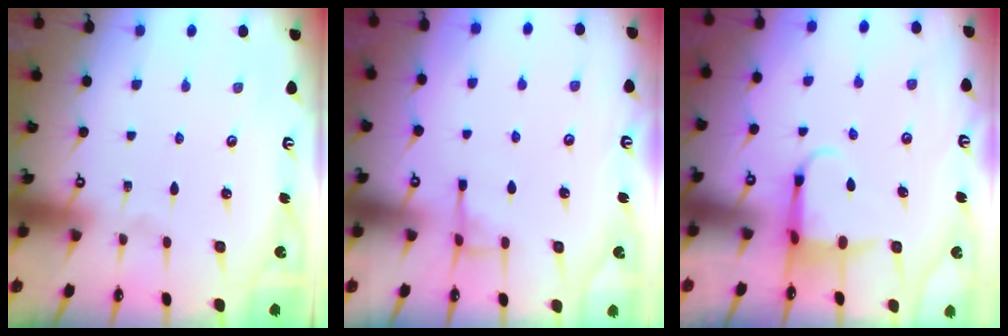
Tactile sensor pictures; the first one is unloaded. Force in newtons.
{"total": 4.3, "press": 4.2, "slide": 0.8}
{"total": 4.1, "press": 4.0, "slide": 1.1}